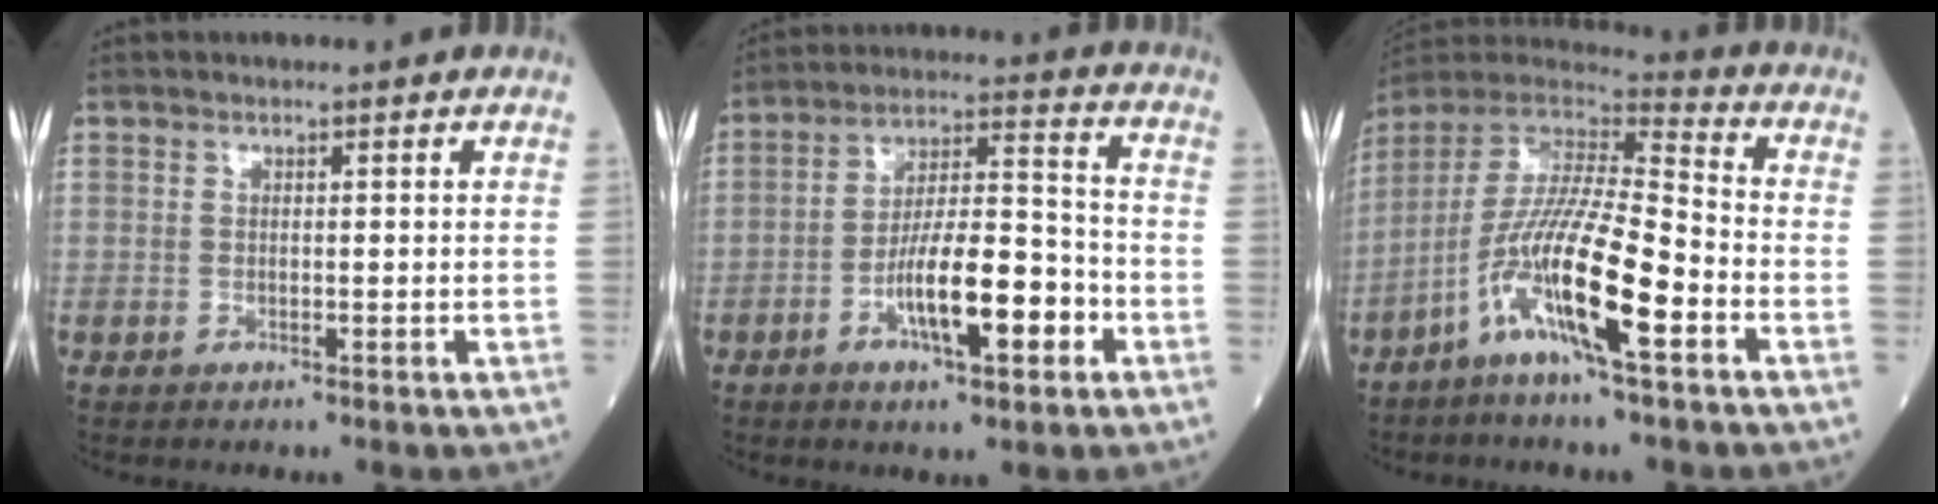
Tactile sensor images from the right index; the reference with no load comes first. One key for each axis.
{"total": 12.0, "fx": -4.6, "fy": 2.9, "fz": 10.7, "tx": -0.187, "ty": 0.013, "tz": -0.077}
{"total": 15.0, "fx": -6.6, "fy": 1.3, "fz": 13.4, "tx": -0.268, "ty": -0.010, "tz": -0.128}